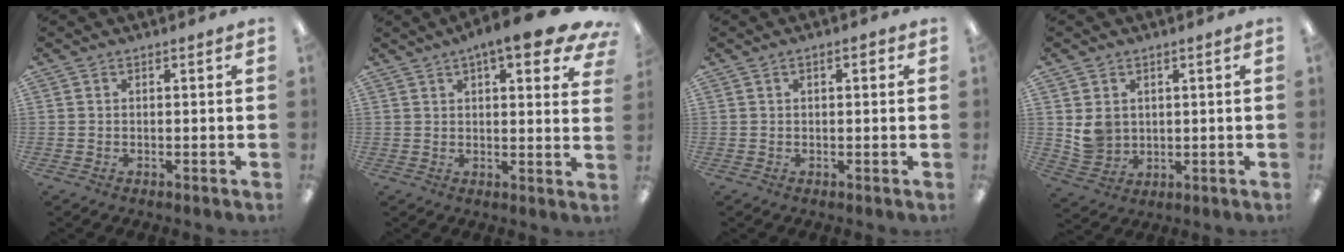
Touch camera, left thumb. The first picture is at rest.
{"total": 11.2, "force": [6.6, 3.2, 8.4], "torque": [-0.114, -0.030, 0.107]}
{"total": 1.7, "force": [0.6, 0.8, 1.3], "torque": [-0.019, 0.001, 0.009]}
{"total": 5.5, "force": [2.0, 4.9, 1.4], "torque": [-0.016, -0.001, 0.038]}